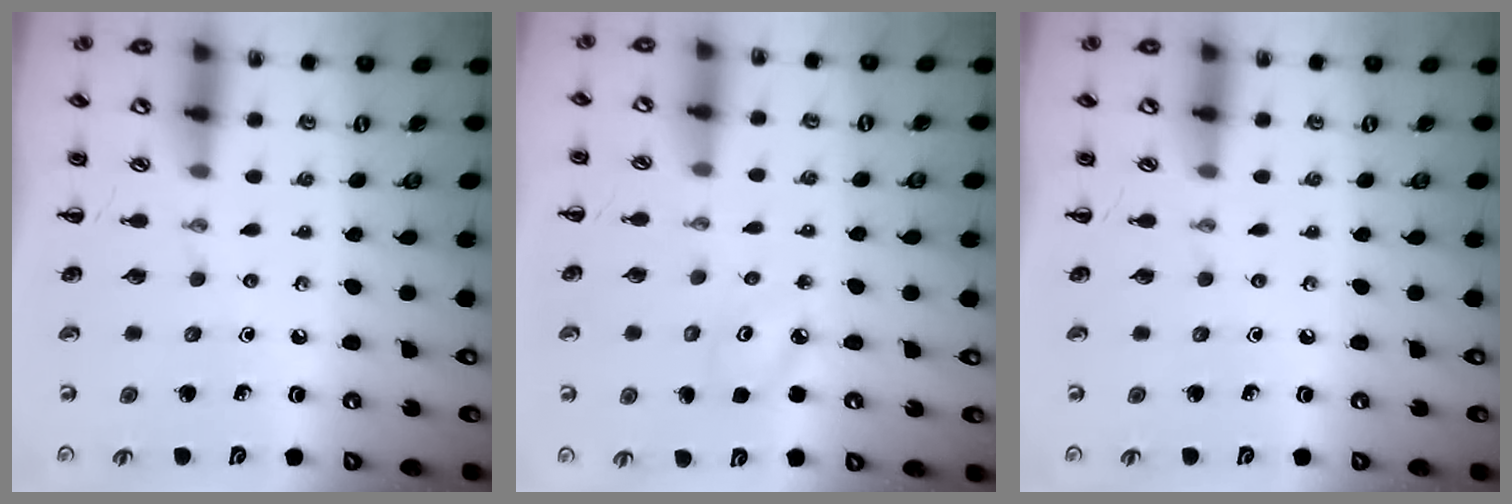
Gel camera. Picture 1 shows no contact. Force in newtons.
{"total": 3.1, "press": 3.0, "slide": 0.5}
{"total": 0.0}